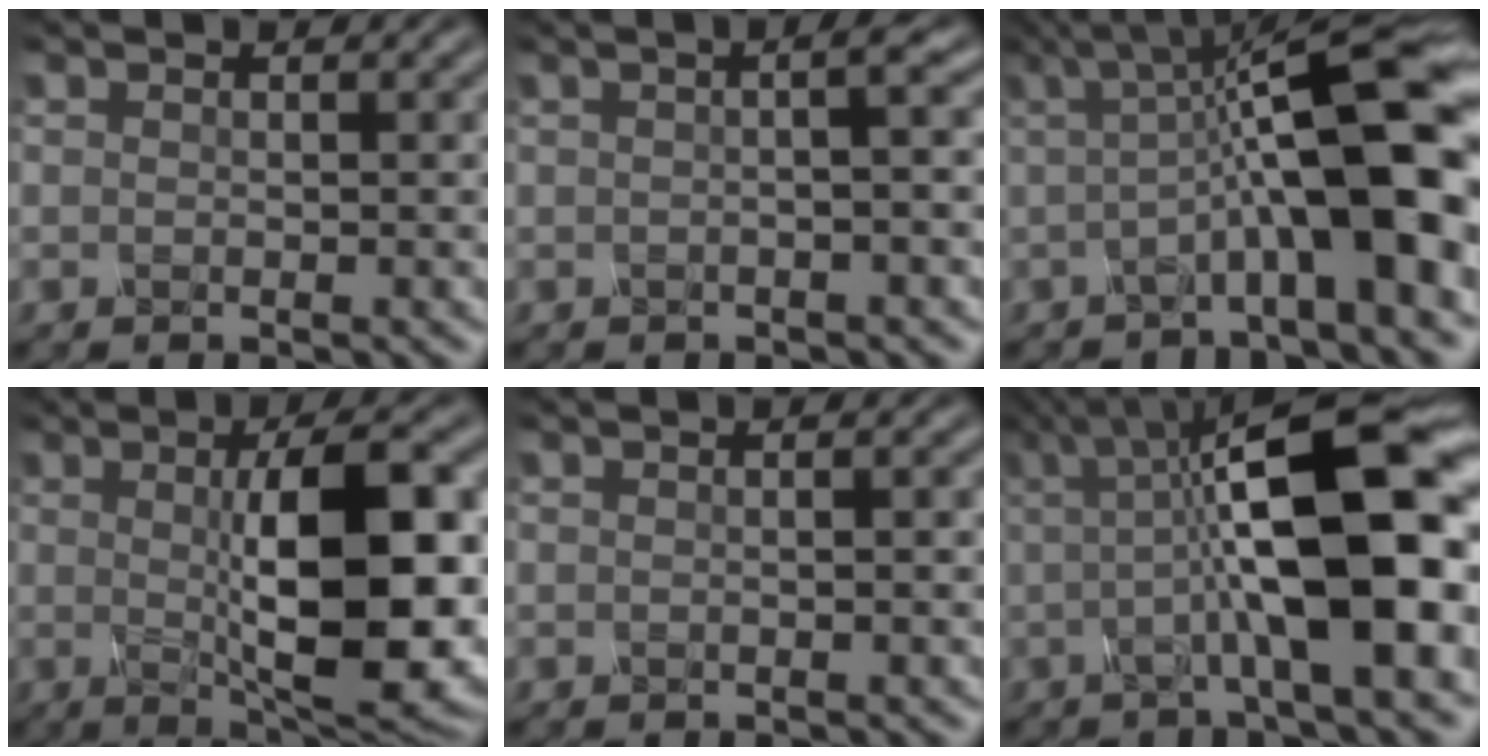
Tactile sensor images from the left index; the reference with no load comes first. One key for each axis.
{"total": 3.0, "fx": 0.2, "fy": 0.9, "fz": 2.8, "tx": -0.026, "ty": 0.008, "tz": -0.009}
{"total": 11.0, "fx": -0.1, "fy": 2.4, "fz": 10.7, "tx": -0.150, "ty": 0.023, "tz": -0.011}
{"total": 11.9, "fx": 0.2, "fy": 3.5, "fz": 11.4, "tx": -0.162, "ty": -0.004, "tz": 0.007}
{"total": 0.8, "fx": 0.0, "fy": 0.1, "fz": 0.8, "tx": -0.013, "ty": -0.001, "tz": -0.004}
{"total": 11.4, "fx": 0.5, "fy": 2.9, "fz": 11.0, "tx": -0.167, "ty": 0.015, "tz": 0.001}